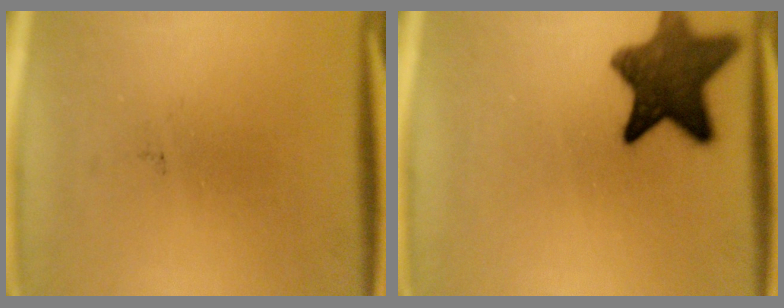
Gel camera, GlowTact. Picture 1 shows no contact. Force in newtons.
{"total": 11.5}